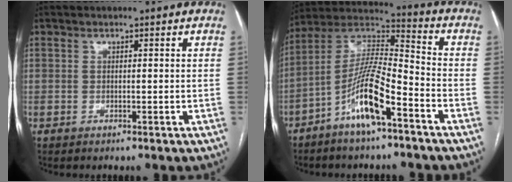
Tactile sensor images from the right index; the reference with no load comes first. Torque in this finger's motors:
{"motor_torque": [1.95, -0.19, 0.62, 0.21]}